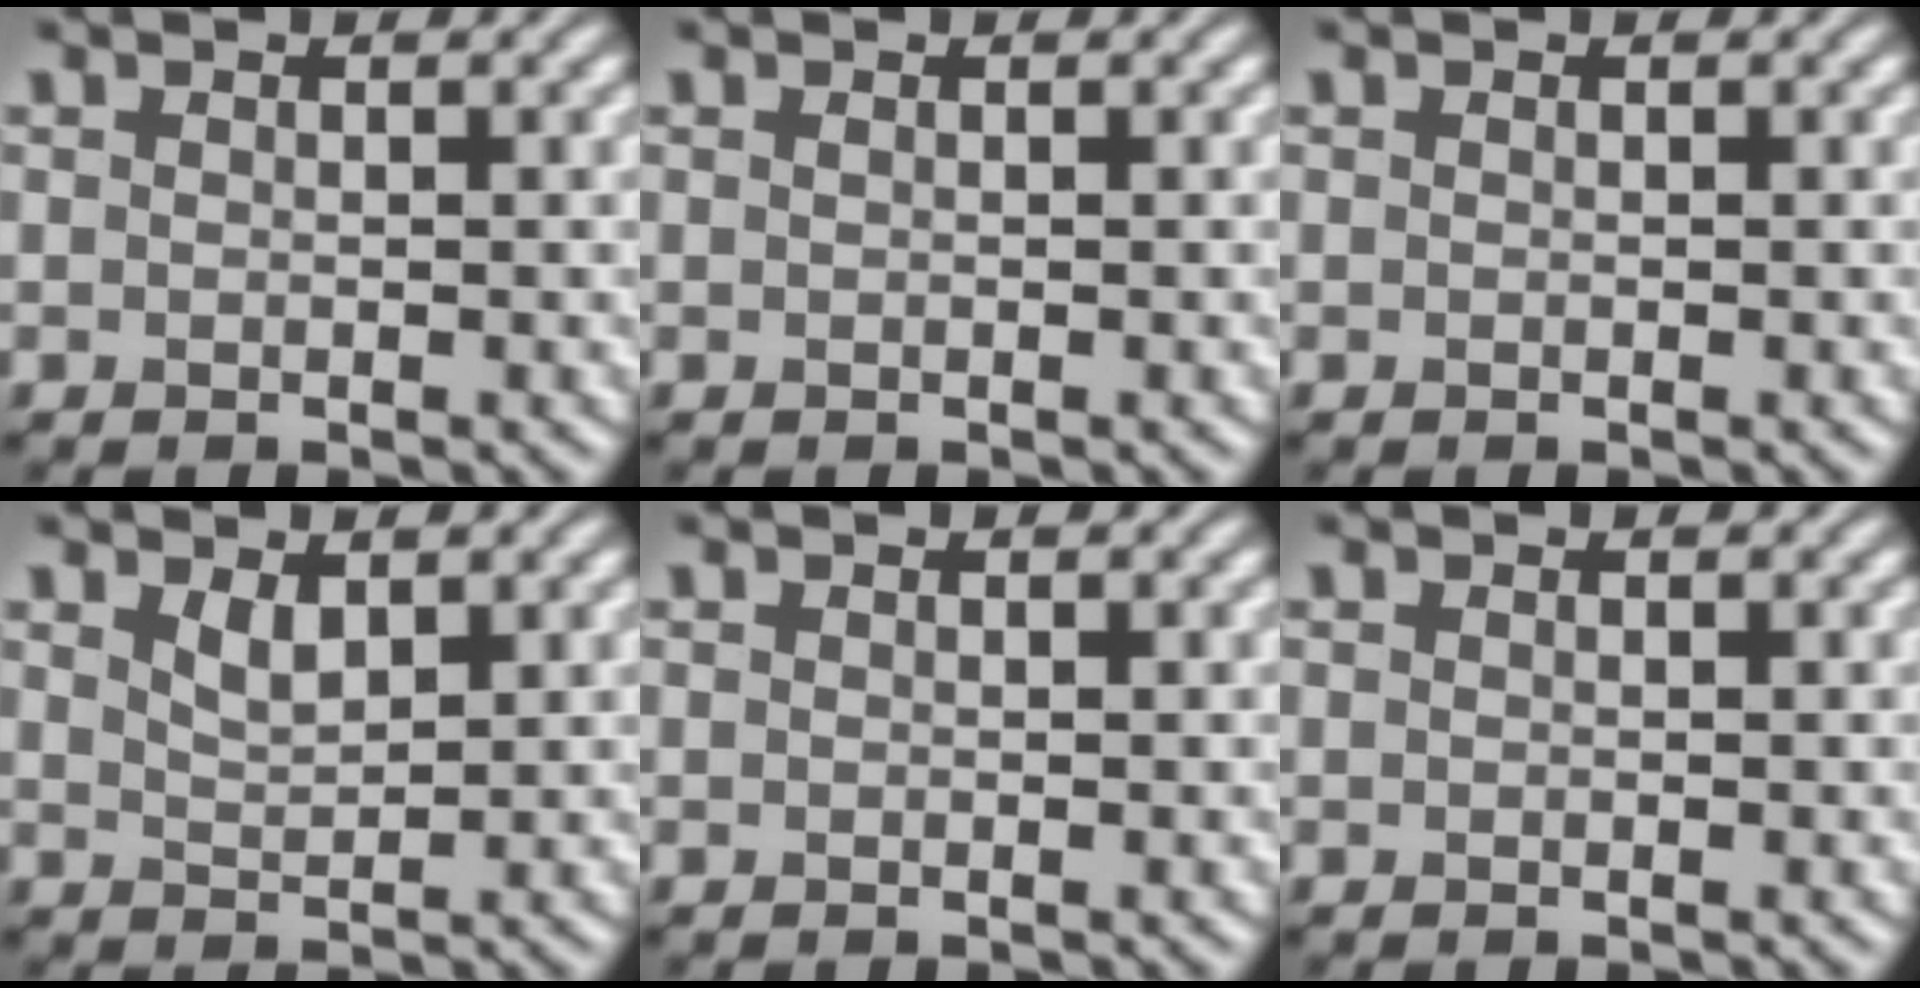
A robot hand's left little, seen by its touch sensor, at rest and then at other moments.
{"total": 0.0}
{"total": 0.0}
{"total": 1.7, "force": [1.2, 0.6, 1.1], "torque": [-0.025, -0.003, 0.026]}
{"total": 0.0}
{"total": 0.0}